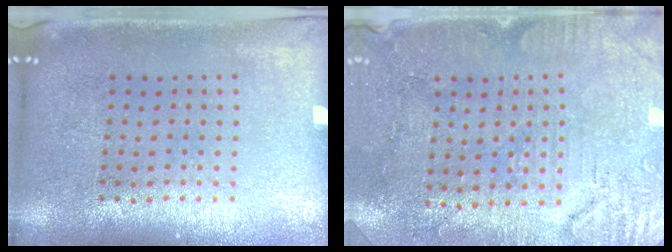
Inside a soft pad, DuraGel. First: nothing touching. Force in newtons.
{"total": 2.9, "press": 2.7, "slide": 1.1}